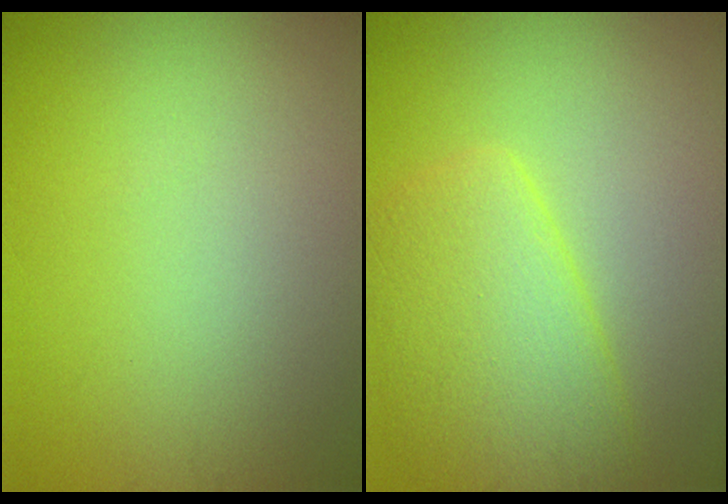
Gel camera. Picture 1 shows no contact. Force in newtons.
{"total": 5.5, "press": 5.5, "slide": 0.3}